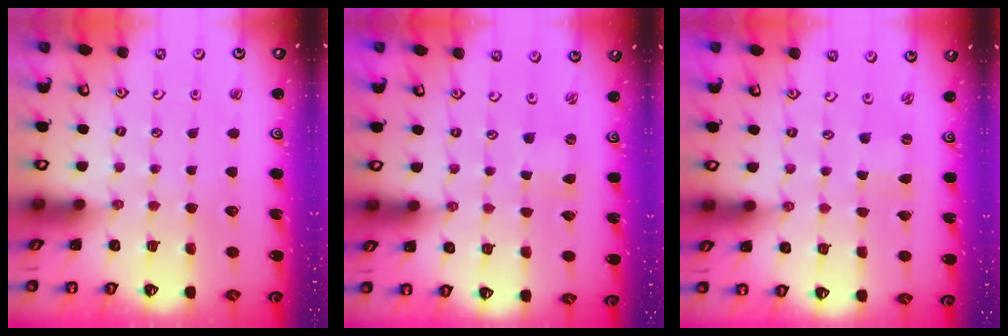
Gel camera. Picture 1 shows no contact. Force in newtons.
{"total": 0.0}
{"total": 0.0}